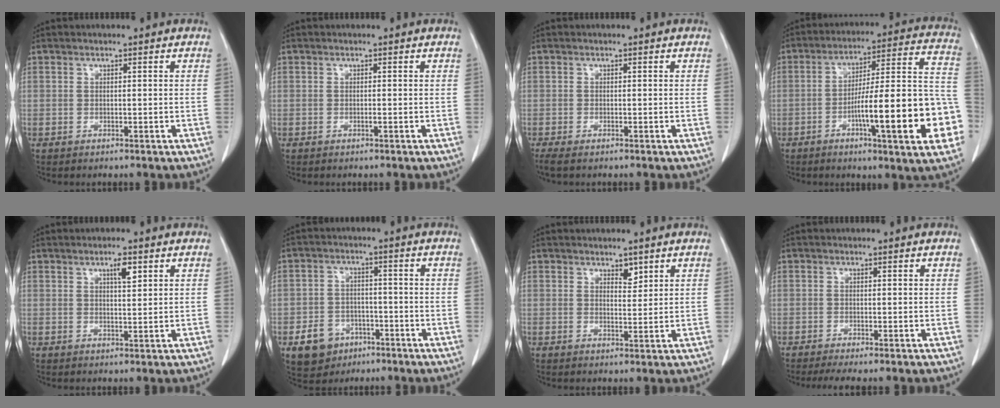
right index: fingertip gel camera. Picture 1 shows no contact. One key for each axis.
{"total": 0.0}
{"total": 2.6, "fx": -2.1, "fy": 0.5, "fz": 1.6, "tx": -0.028, "ty": -0.010, "tz": -0.033}
{"total": 21.3, "fx": -6.7, "fy": 2.3, "fz": 20.1, "tx": -0.223, "ty": 0.022, "tz": -0.091}
{"total": 2.9, "fx": 1.5, "fy": 0.6, "fz": 2.4, "tx": -0.042, "ty": -0.001, "tz": 0.024}
{"total": 7.0, "fx": -3.5, "fy": 5.5, "fz": 2.3, "tx": -0.047, "ty": 0.009, "tz": -0.047}
{"total": 2.0, "fx": 1.4, "fy": 0.9, "fz": 1.1, "tx": -0.017, "ty": -0.005, "tz": 0.026}
{"total": 3.9, "fx": -3.1, "fy": 0.2, "fz": 2.3, "tx": -0.032, "ty": -0.008, "tz": -0.047}